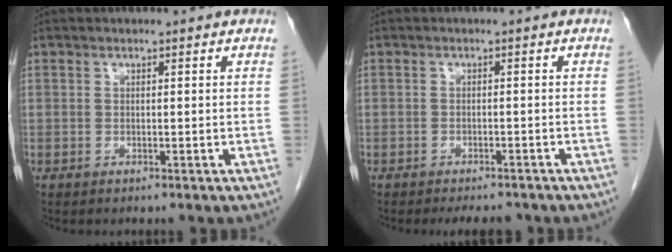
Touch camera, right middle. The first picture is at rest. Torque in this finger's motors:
{"motor_torque": [1.25, -0.89, 0.08, 0.05]}